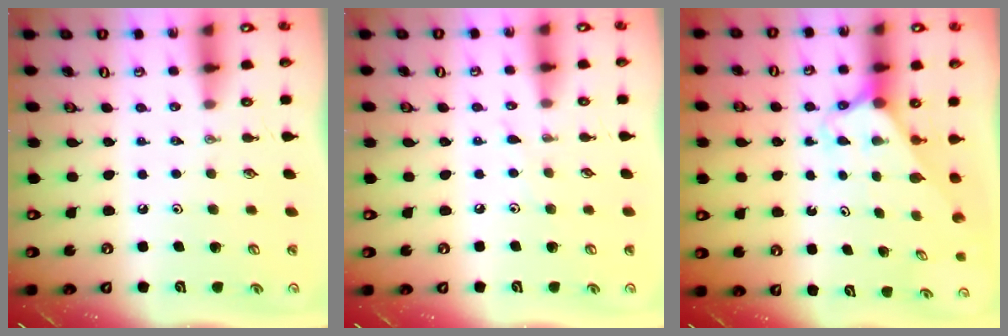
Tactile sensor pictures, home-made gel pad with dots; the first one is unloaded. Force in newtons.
{"total": 3.0, "press": 3.0, "slide": 0.4}
{"total": 2.4, "press": 2.4, "slide": 0.2}